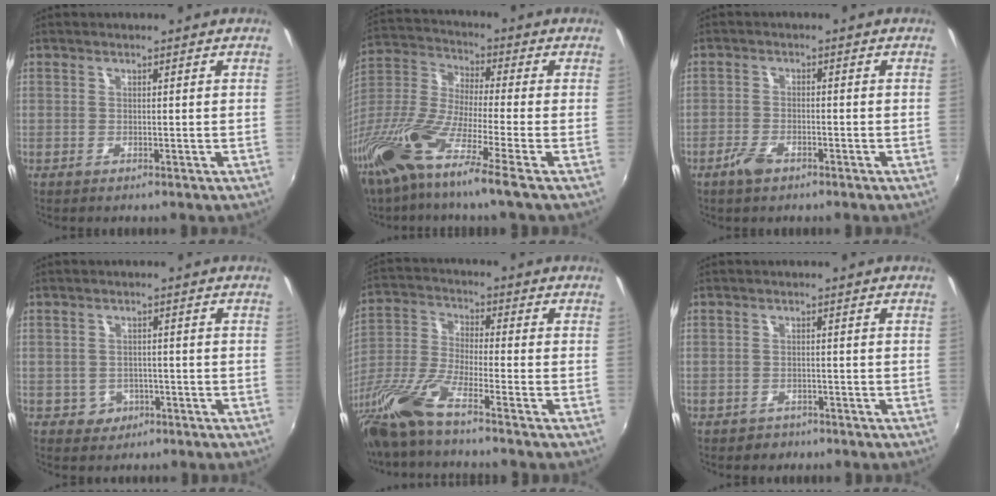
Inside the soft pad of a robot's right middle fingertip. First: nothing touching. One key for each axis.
{"total": 15.1, "fx": -9.6, "fy": 0.2, "fz": 11.6, "tx": -0.237, "ty": -0.032, "tz": -0.195}
{"total": 3.6, "fx": -2.5, "fy": 1.4, "fz": 2.1, "tx": -0.057, "ty": -0.004, "tz": -0.050}
{"total": 3.6, "fx": -1.4, "fy": 3.3, "fz": 0.5, "tx": -0.020, "ty": 0.004, "tz": -0.016}
{"total": 13.0, "fx": -9.8, "fy": 0.5, "fz": 8.5, "tx": -0.188, "ty": -0.026, "tz": -0.200}
{"total": 2.3, "fx": -1.5, "fy": 1.7, "fz": 0.3, "tx": -0.011, "ty": -0.002, "tz": -0.022}